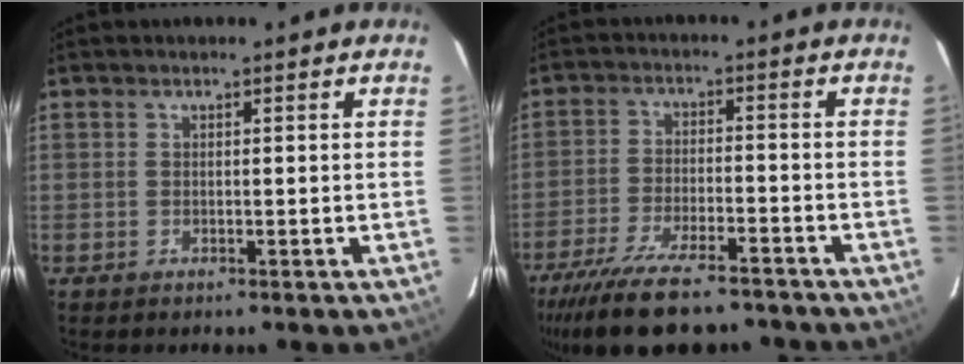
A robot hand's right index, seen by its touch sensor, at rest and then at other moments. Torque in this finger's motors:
{"motor_torque": [1.26, -0.88, 0.85, 0.19]}